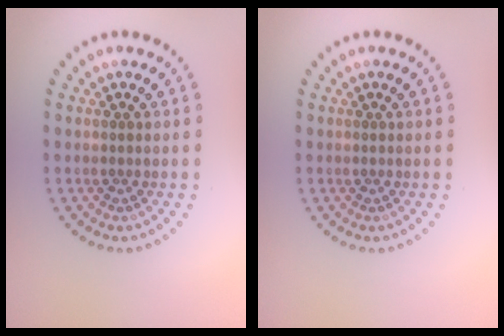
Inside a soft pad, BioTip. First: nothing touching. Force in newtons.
{"total": 0.0}